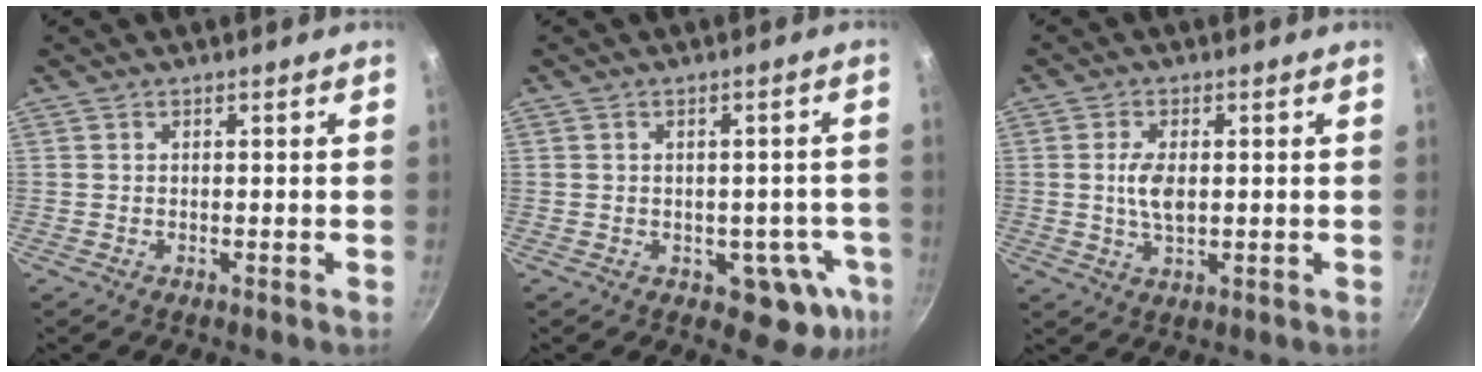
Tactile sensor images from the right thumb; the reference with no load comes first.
{"total": 8.5, "force": [-2.8, 5.8, 5.5], "torque": [-0.010, 0.033, -0.021]}
{"total": 5.1, "force": [0.3, 2.7, 4.4], "torque": [-0.085, -0.002, 0.006]}